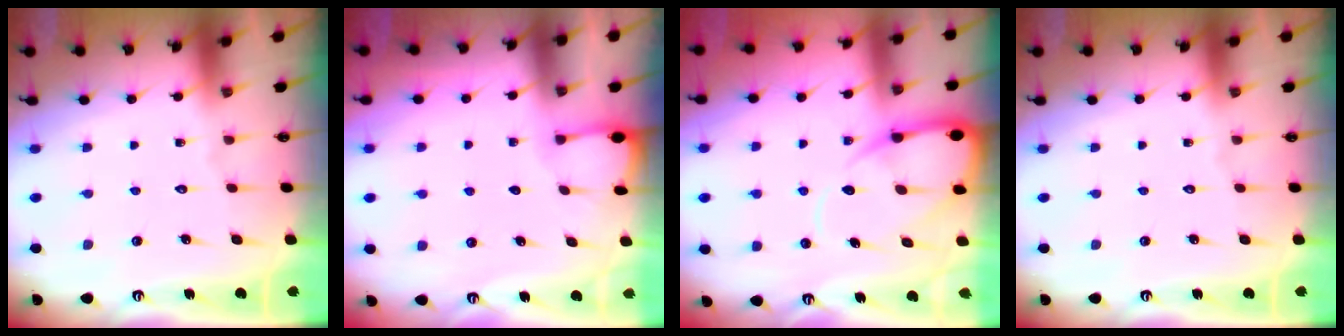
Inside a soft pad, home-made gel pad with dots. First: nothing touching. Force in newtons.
{"total": 2.0, "press": 2.0, "slide": 0.2}
{"total": 10.2, "press": 10.1, "slide": 1.2}
{"total": 0.0}